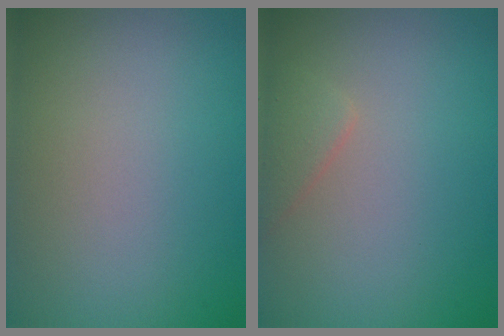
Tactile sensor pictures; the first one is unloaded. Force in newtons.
{"total": 1.3, "press": 1.3, "slide": 0.1}